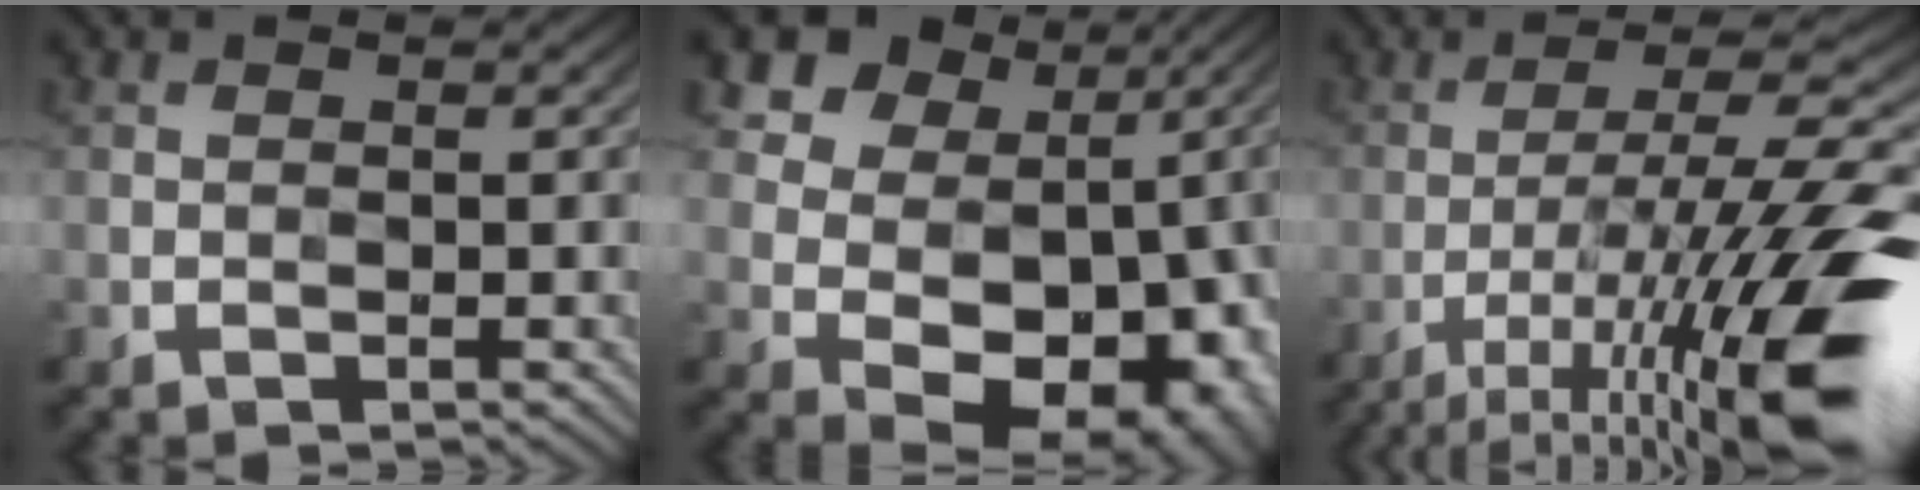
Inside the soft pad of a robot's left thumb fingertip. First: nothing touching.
{"total": 14.9, "force": [3.4, 12.1, 8.1], "torque": [-0.122, 0.014, 0.074]}
{"total": 16.0, "force": [-8.3, 2.3, 13.4], "torque": [-0.207, 0.010, -0.143]}